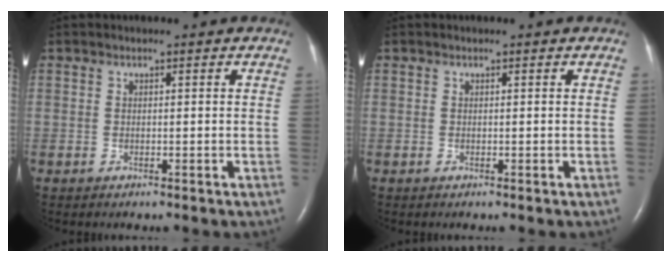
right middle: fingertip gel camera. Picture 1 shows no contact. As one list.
[{"total": 0.0}]